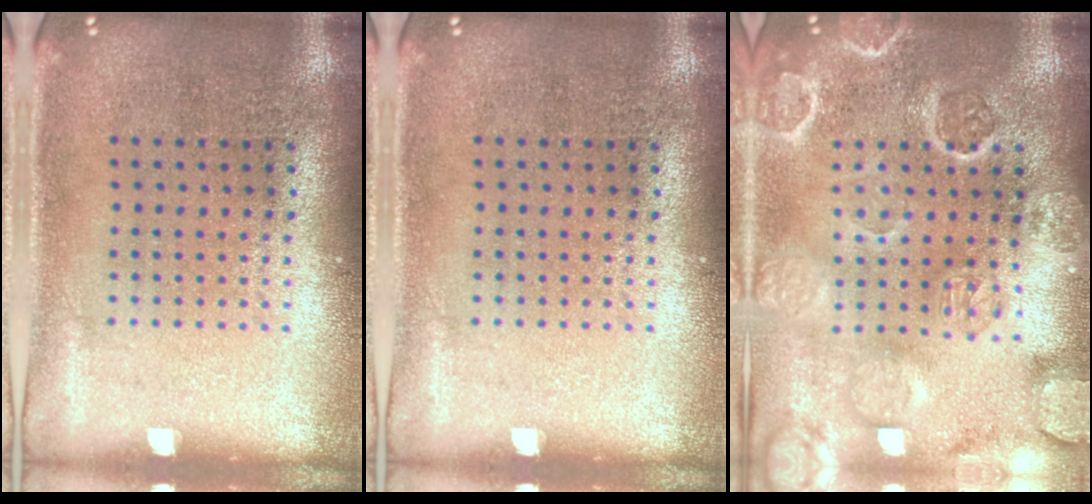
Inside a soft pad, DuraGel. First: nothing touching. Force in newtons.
{"total": 0.0}
{"total": 3.2, "press": 3.0, "slide": 0.9}